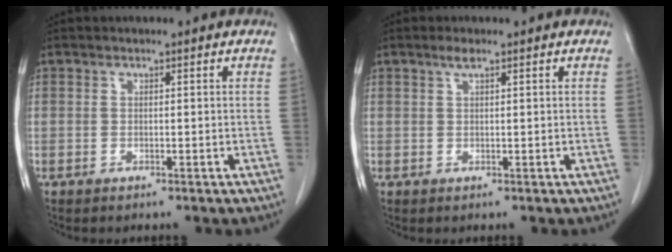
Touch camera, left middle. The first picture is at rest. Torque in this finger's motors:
{"motor_torque": [0.49, -0.30, 0.05, 0.01]}